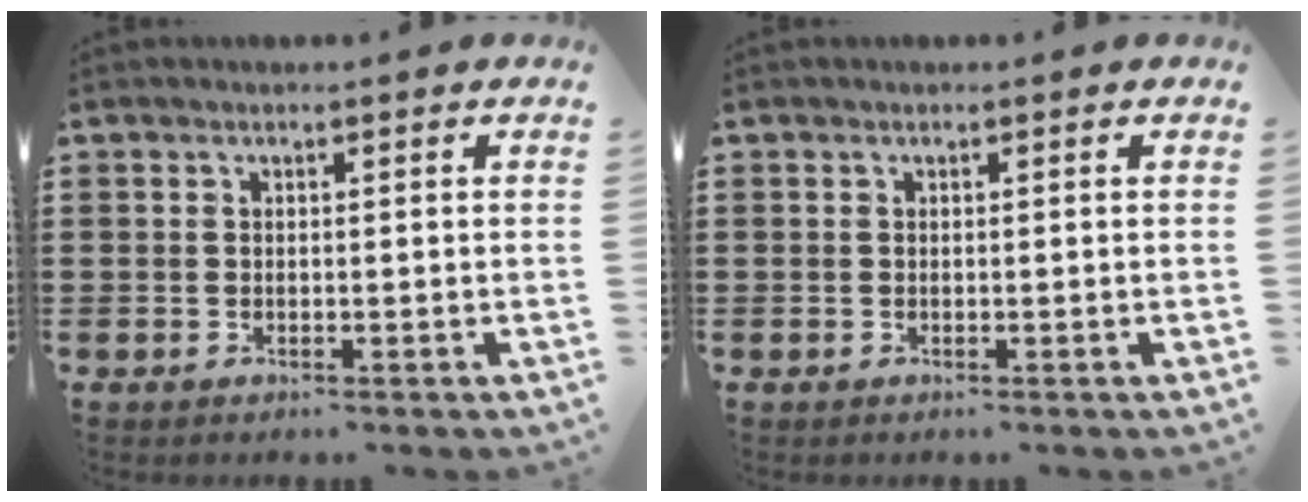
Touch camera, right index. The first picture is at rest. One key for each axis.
{"total": 0.0}